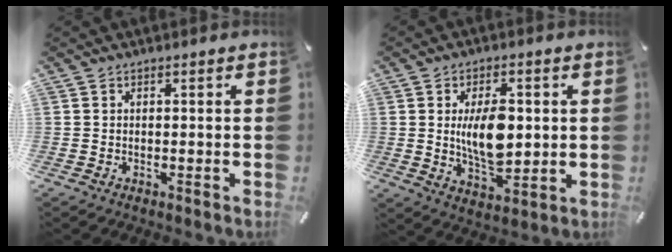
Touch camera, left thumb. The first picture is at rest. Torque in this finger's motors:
{"motor_torque": [0.36, 0.36, 0.77, 0.12, 0.18]}